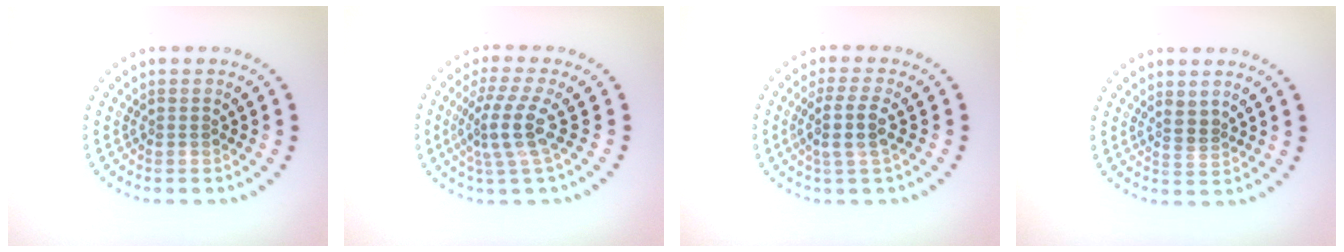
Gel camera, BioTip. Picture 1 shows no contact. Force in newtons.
{"total": 3.8, "press": 2.9, "slide": 2.5}
{"total": 2.8, "press": 2.5, "slide": 1.4}
{"total": 1.2, "press": 0.9, "slide": 0.7}